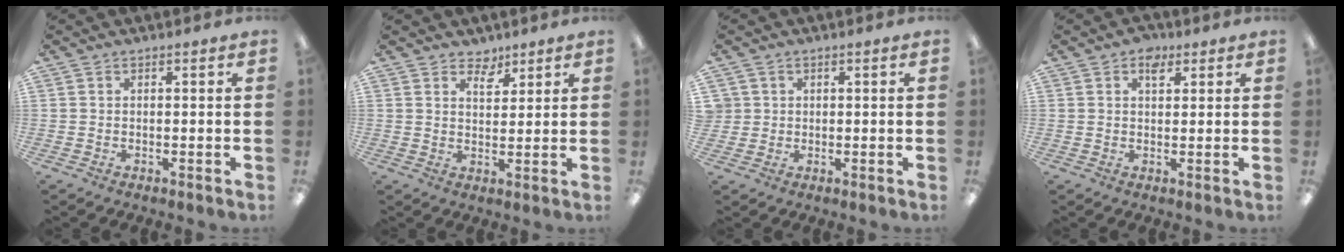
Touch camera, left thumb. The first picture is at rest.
{"total": 4.5, "force": [3.6, 2.5, 0.9], "torque": [0.004, -0.025, 0.061]}
{"total": 2.9, "force": [0.8, 2.8, -0.2], "torque": [-0.006, 0.004, 0.015]}
{"total": 3.5, "force": [1.9, 2.3, 1.9], "torque": [-0.016, -0.005, 0.029]}